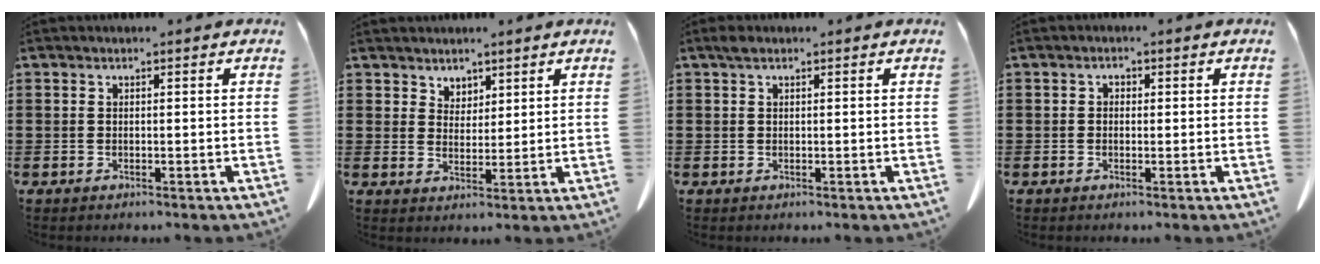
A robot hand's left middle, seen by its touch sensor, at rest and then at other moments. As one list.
[{"total": 3.3, "force": [2.8, 1.8, -0.1], "torque": [-0.010, 0.001, 0.054]}, {"total": 1.0, "force": [0.5, 0.6, 0.6], "torque": [-0.015, 0.004, 0.010]}, {"total": 0.8, "force": [-0.2, 0.7, 0.4], "torque": [-0.010, 0.004, -0.004]}]